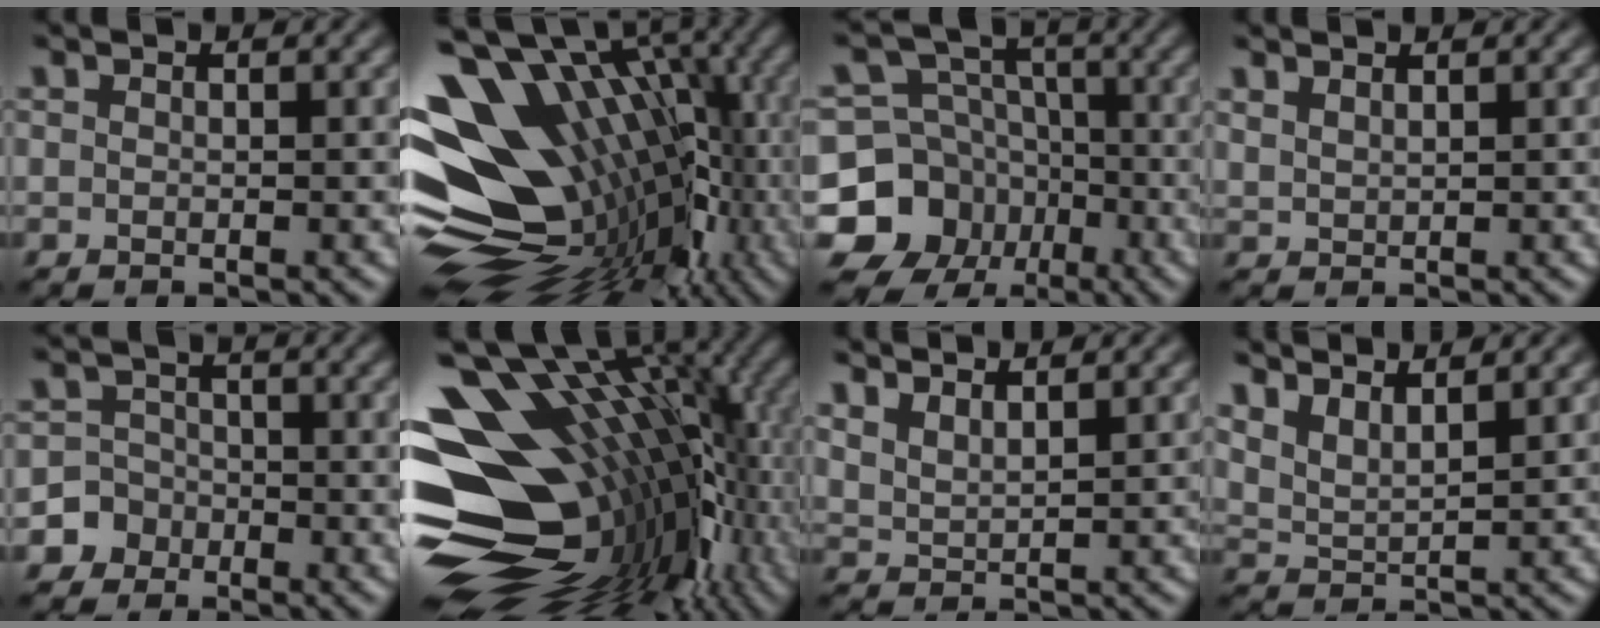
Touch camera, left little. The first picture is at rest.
{"total": 17.3, "force": [-0.9, 11.3, 13.0], "torque": [-0.197, 0.013, 0.003]}
{"total": 10.7, "force": [-5.0, 9.0, 3.0], "torque": [-0.063, -0.008, -0.108]}
{"total": 1.0, "force": [0.9, 0.0, 0.2], "torque": [-0.013, 0.002, 0.026]}
{"total": 5.0, "force": [-2.6, 4.3, 0.2], "torque": [0.014, -0.001, -0.063]}
{"total": 19.0, "force": [-1.7, 12.0, 14.6], "torque": [-0.235, 0.022, -0.022]}
{"total": 2.4, "force": [2.2, 0.1, 0.8], "torque": [-0.021, 0.008, 0.047]}
{"total": 3.8, "force": [3.3, 0.6, 1.7], "torque": [-0.042, 0.006, 0.059]}